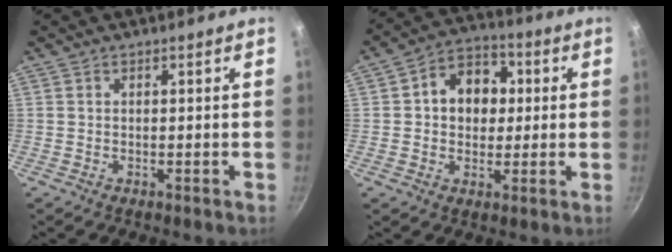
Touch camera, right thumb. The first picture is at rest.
{"total": 11.0, "force": [1.6, 8.6, 6.7], "torque": [-0.058, 0.015, 0.010]}